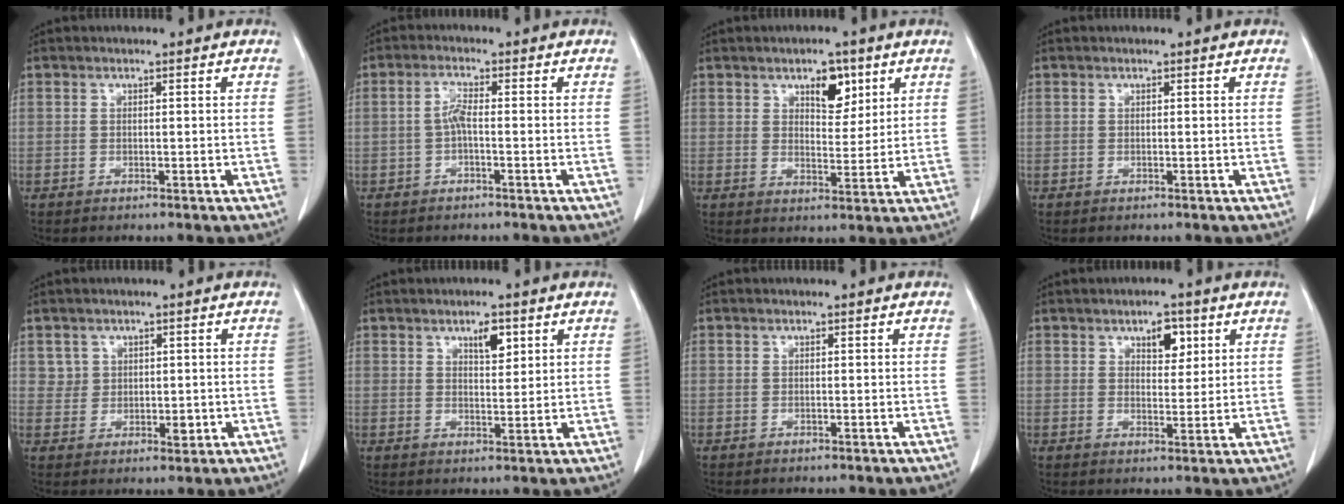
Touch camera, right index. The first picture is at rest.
{"total": 2.4, "force": [-0.4, 0.4, 2.4], "torque": [-0.046, 0.005, -0.008]}
{"total": 5.5, "force": [3.0, 2.6, 3.7], "torque": [-0.054, 0.000, 0.048]}
{"total": 0.0}
{"total": 3.3, "force": [1.0, 3.0, 0.7], "torque": [-0.003, -0.003, 0.023]}
{"total": 3.6, "force": [2.0, 1.3, 2.7], "torque": [-0.044, -0.003, 0.034]}
{"total": 0.0}
{"total": 4.2, "force": [2.1, 2.1, 2.9], "torque": [-0.041, 0.001, 0.033]}